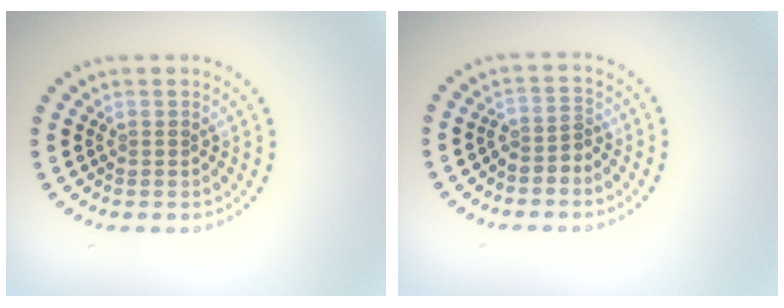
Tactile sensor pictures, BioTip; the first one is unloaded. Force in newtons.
{"total": 1.8, "press": 1.4, "slide": 1.1}